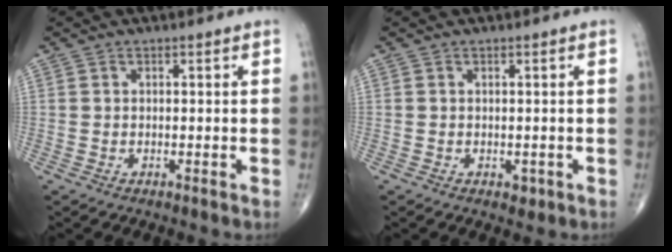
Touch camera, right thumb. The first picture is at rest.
{"total": 1.3, "force": [-0.4, 0.9, 0.8], "torque": [-0.001, 0.000, -0.003]}